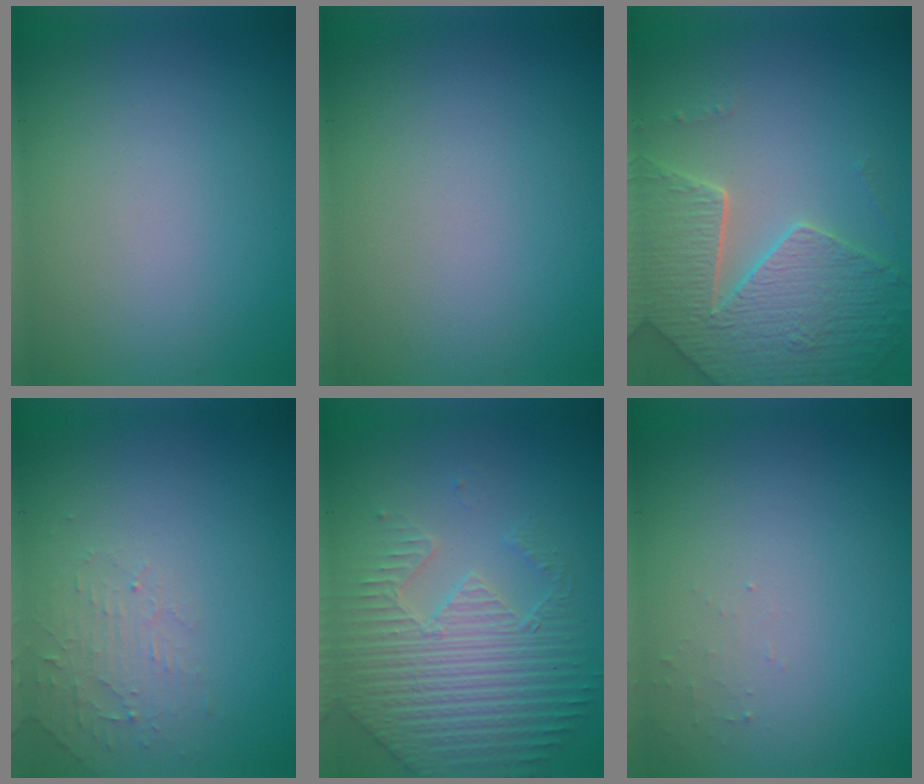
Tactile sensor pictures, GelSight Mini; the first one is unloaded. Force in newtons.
{"total": 0.0}
{"total": 6.3, "press": 5.2, "slide": 3.6}
{"total": 2.0, "press": 1.9, "slide": 0.4}
{"total": 5.3, "press": 4.7, "slide": 2.4}
{"total": 0.7, "press": 0.7, "slide": 0.2}